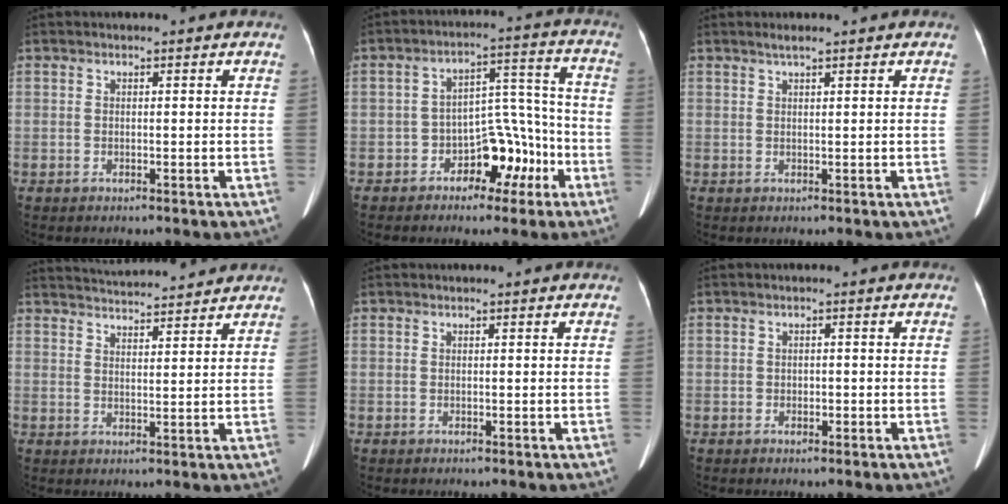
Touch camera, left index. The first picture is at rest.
{"total": 8.7, "force": [-4.5, 5.1, 5.5], "torque": [-0.086, 0.042, -0.062]}
{"total": 1.2, "force": [0.9, 0.0, 0.8], "torque": [-0.017, 0.005, 0.019]}
{"total": 11.2, "force": [10.7, 0.8, 3.1], "torque": [-0.056, 0.023, 0.153]}
{"total": 0.0}
{"total": 1.1, "force": [-0.4, 0.8, 0.6], "torque": [-0.008, 0.003, -0.005]}